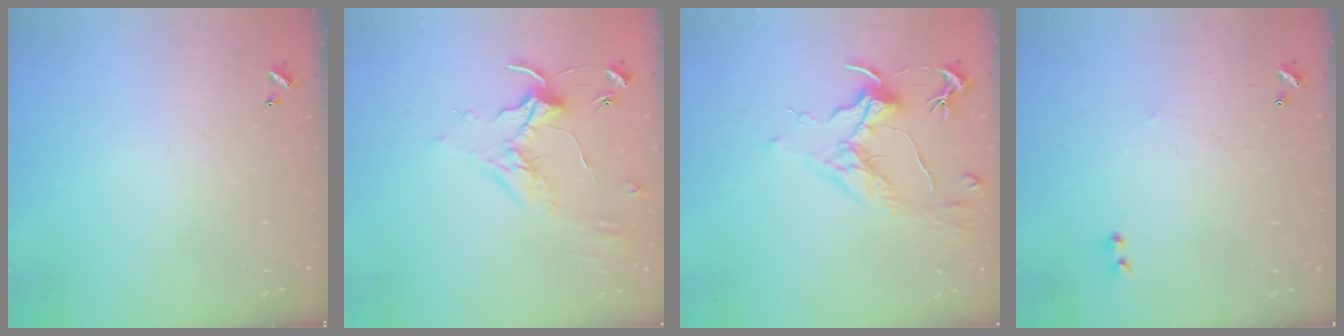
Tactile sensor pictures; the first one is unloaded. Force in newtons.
{"total": 1.7, "press": 1.7, "slide": 0.4}
{"total": 1.8, "press": 1.6, "slide": 0.9}
{"total": 1.2, "press": 1.2, "slide": 0.3}